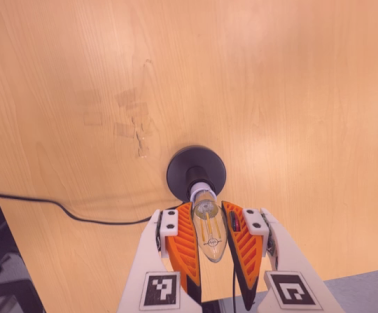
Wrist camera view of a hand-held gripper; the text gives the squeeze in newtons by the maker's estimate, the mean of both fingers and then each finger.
{"total": 19.4, "left": 20.8, "right": 18.1}